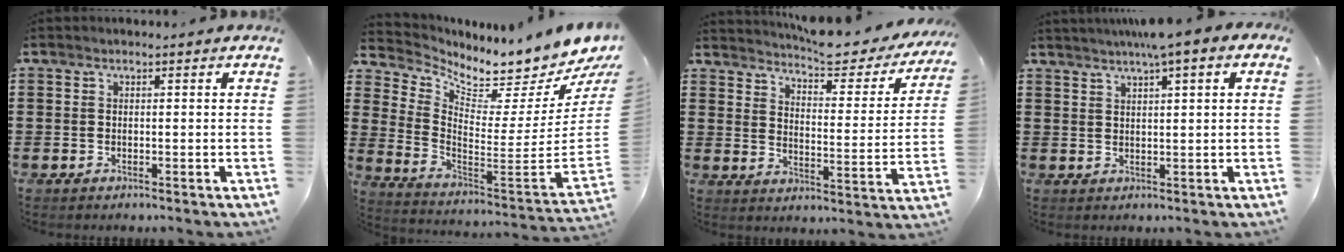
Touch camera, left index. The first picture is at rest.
{"total": 3.8, "force": [3.8, 0.5, 0.5], "torque": [-0.027, -0.077, 0.056]}
{"total": 5.7, "force": [5.4, 0.6, 1.7], "torque": [-0.047, -0.038, 0.087]}
{"total": 4.2, "force": [2.9, -0.1, 3.1], "torque": [-0.066, 0.003, 0.052]}